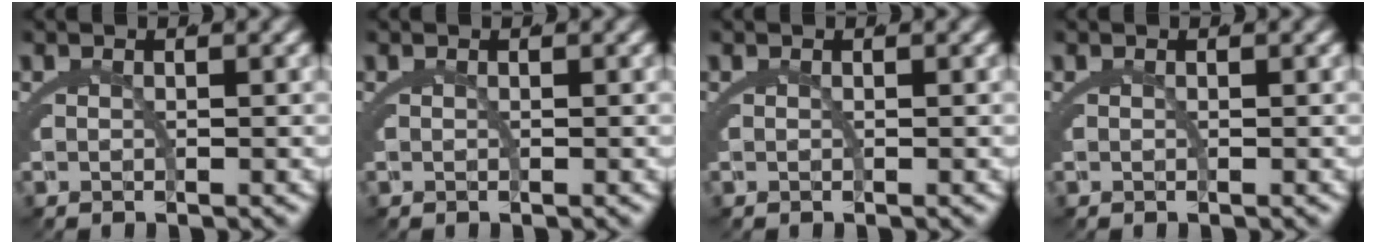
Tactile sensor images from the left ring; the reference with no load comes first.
{"total": 0.0}
{"total": 0.0}
{"total": 0.0}